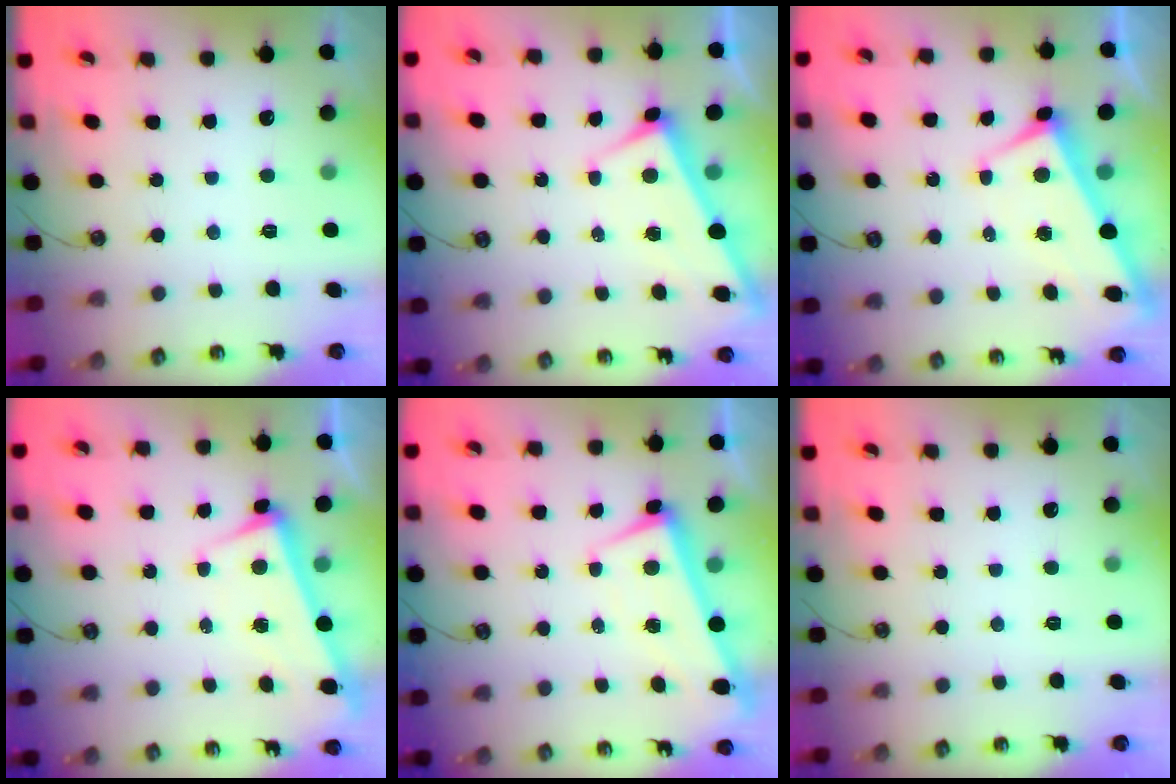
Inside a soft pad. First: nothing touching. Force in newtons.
{"total": 3.1, "press": 3.1, "slide": 0.0}
{"total": 2.9, "press": 2.8, "slide": 0.9}
{"total": 3.3, "press": 3.1, "slide": 0.9}
{"total": 1.6, "press": 0.5, "slide": 1.5}
{"total": 0.0}